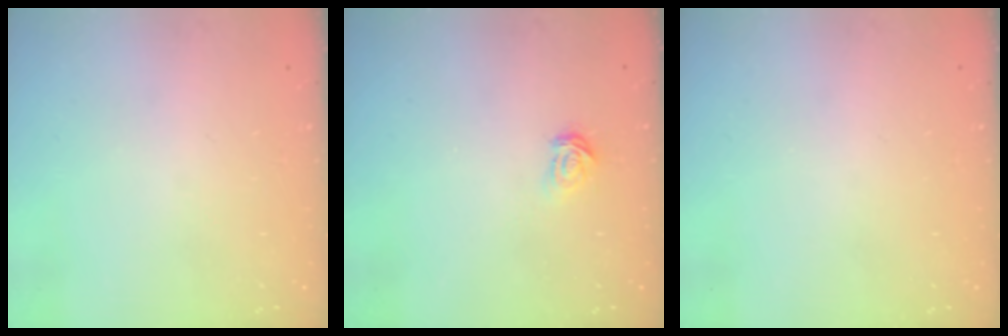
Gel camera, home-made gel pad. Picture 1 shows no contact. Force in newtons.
{"total": 2.8, "press": 2.7, "slide": 0.3}
{"total": 0.0}